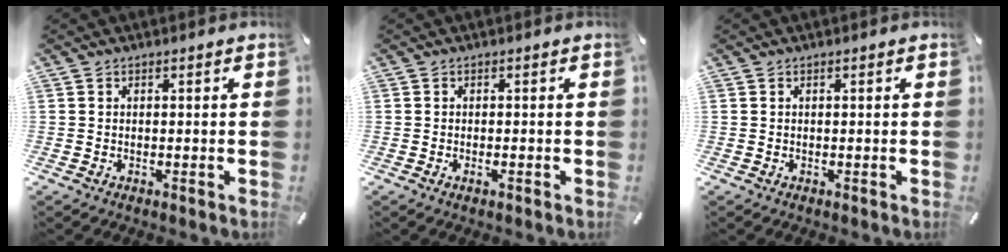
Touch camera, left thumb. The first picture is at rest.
{"total": 0.9, "force": [-0.3, 0.2, 0.8], "torque": [-0.014, -0.004, -0.005]}
{"total": 0.0}